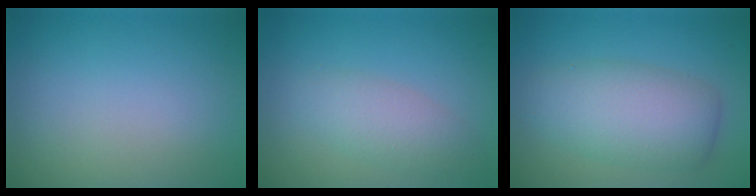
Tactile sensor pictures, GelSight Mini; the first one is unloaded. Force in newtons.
{"total": 3.2, "press": 3.2, "slide": 0.3}
{"total": 6.0, "press": 6.0, "slide": 0.1}